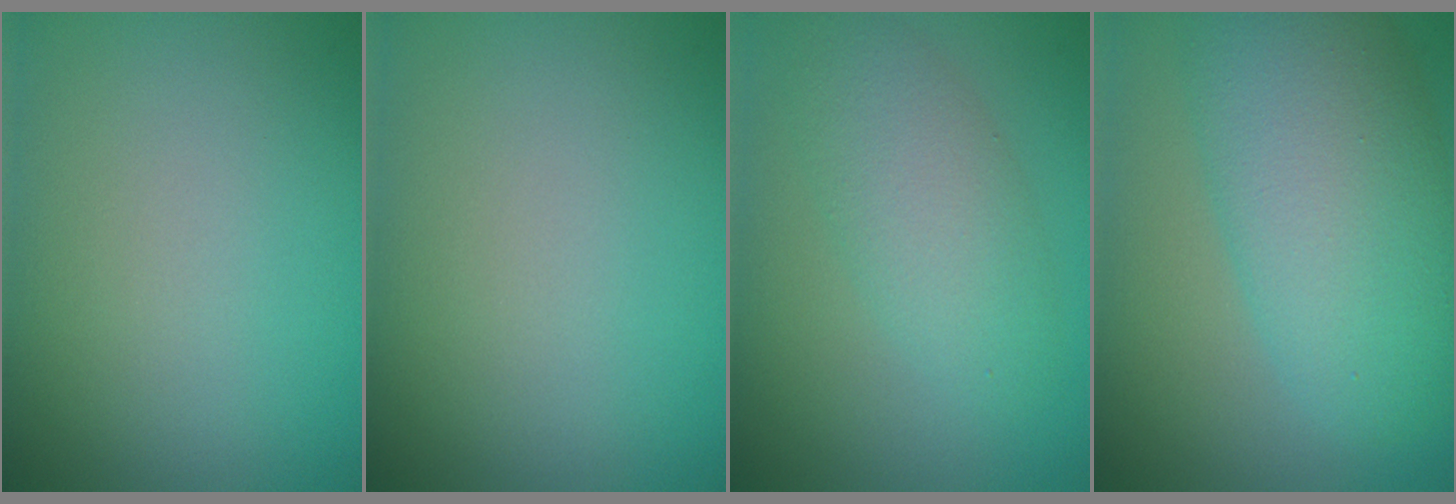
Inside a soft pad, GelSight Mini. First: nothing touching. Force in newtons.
{"total": 0.0}
{"total": 4.1, "press": 4.1, "slide": 0.2}
{"total": 8.6, "press": 8.6, "slide": 0.7}